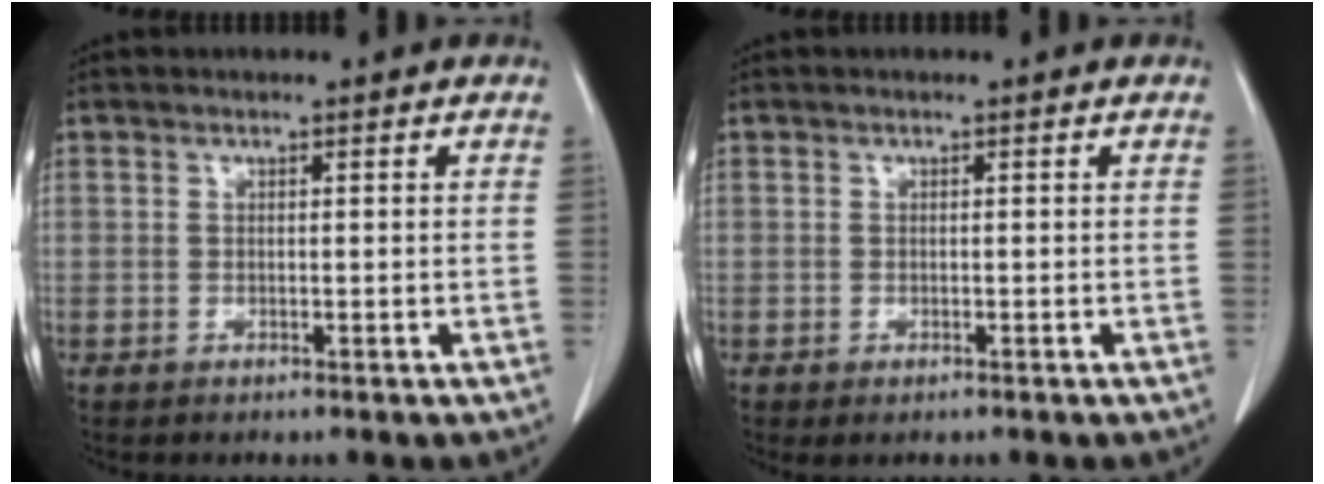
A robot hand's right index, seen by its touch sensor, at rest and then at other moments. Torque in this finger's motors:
{"motor_torque": [0.26, -0.21, 0.00, 0.00]}